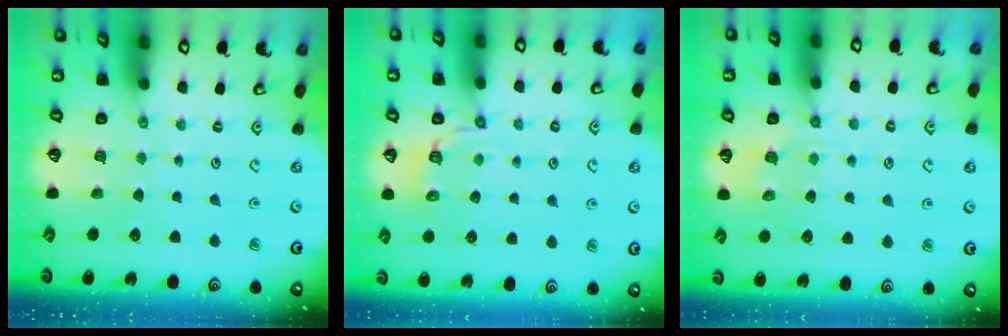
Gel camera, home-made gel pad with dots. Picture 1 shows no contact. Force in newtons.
{"total": 4.1, "press": 3.5, "slide": 2.1}
{"total": 5.2, "press": 5.1, "slide": 1.1}